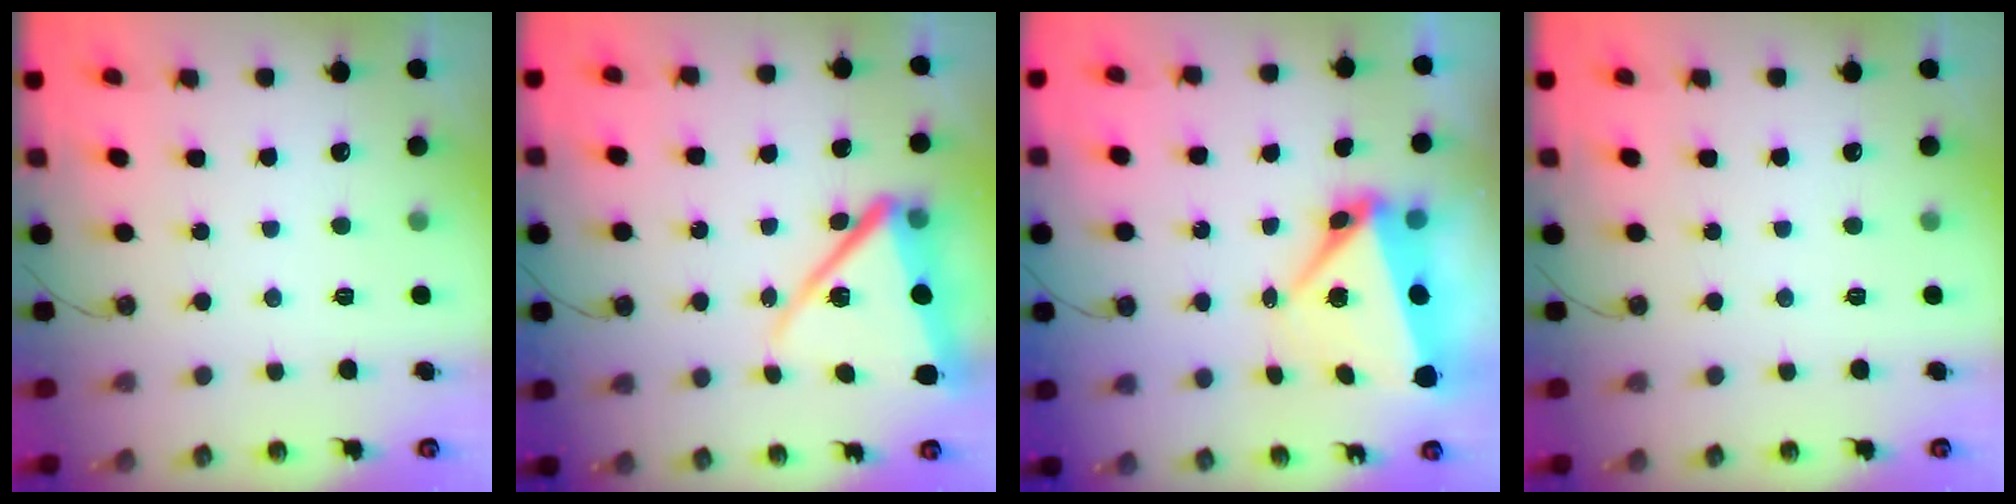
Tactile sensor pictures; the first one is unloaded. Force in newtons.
{"total": 13.9, "press": 13.8, "slide": 1.5}
{"total": 7.7, "press": 7.5, "slide": 1.8}
{"total": 0.0}